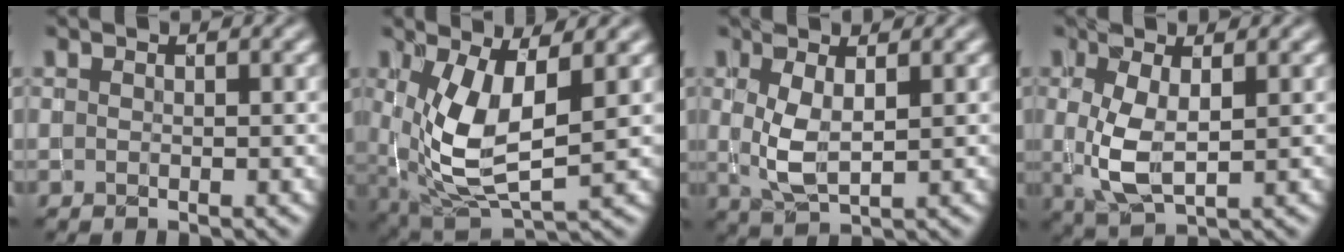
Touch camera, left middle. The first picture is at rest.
{"total": 7.7, "force": [0.6, 3.4, 6.9], "torque": [-0.154, -0.019, 0.022]}
{"total": 2.9, "force": [0.6, 1.1, 2.6], "torque": [-0.060, -0.005, 0.018]}
{"total": 3.9, "force": [0.2, 1.7, 3.5], "torque": [-0.078, -0.003, 0.010]}